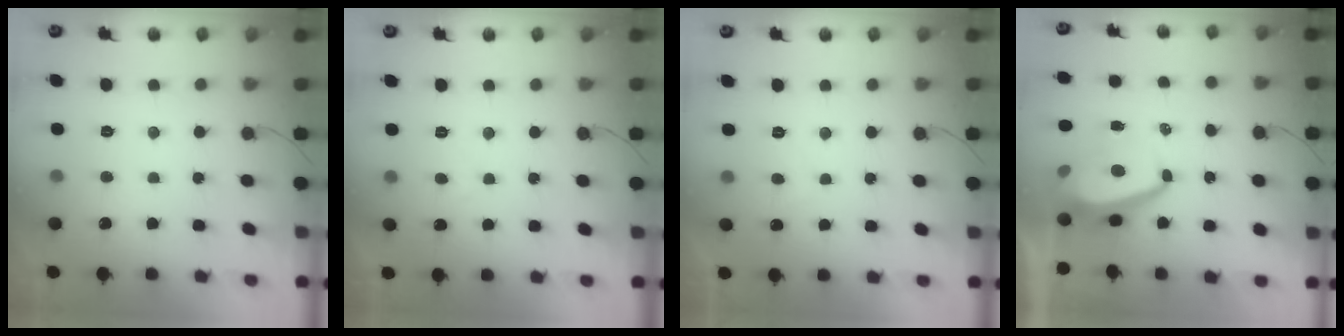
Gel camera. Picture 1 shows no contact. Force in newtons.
{"total": 1.4, "press": 1.3, "slide": 0.5}
{"total": 1.3, "press": 1.1, "slide": 0.7}
{"total": 5.5, "press": 5.5, "slide": 0.4}